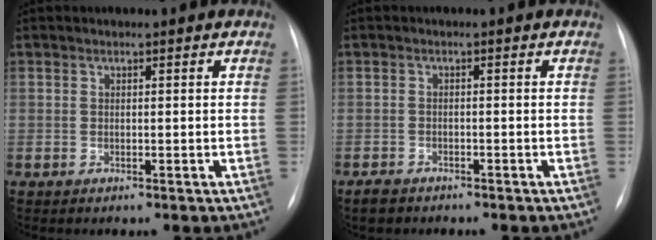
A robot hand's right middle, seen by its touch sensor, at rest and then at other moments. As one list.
[{"total": 2.4, "force": [-2.0, 1.2, 0.6], "torque": [-0.018, -0.001, -0.030]}]